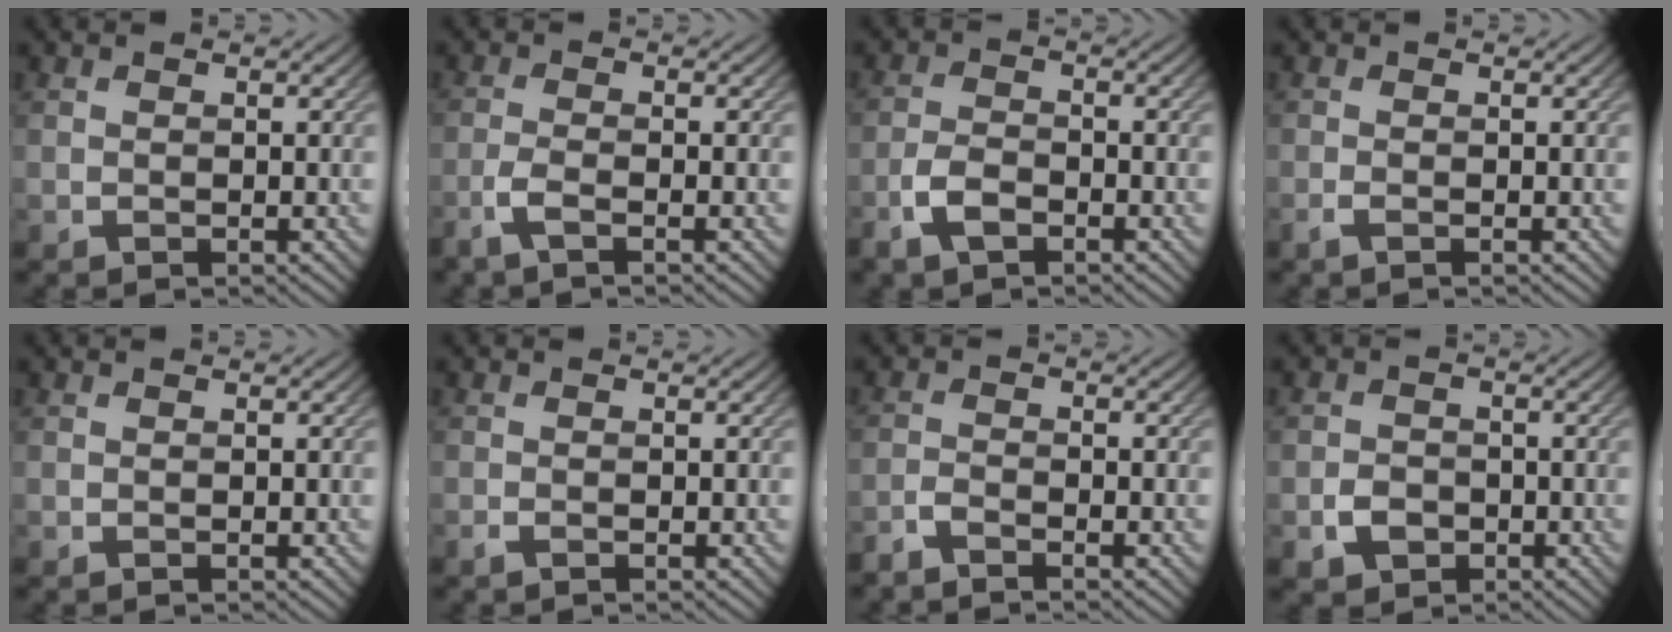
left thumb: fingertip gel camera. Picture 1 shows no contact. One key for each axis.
{"total": 2.7, "fx": -1.6, "fy": 0.5, "fz": 2.0, "tx": -0.045, "ty": 0.000, "tz": -0.044}
{"total": 3.7, "fx": -2.3, "fy": 1.6, "fz": 2.4, "tx": -0.053, "ty": -0.002, "tz": -0.053}
{"total": 1.1, "fx": -0.6, "fy": 0.2, "fz": 0.8, "tx": -0.020, "ty": 0.001, "tz": -0.015}
{"total": 0.0}
{"total": 0.7, "fx": -0.5, "fy": 0.1, "fz": 0.5, "tx": -0.012, "ty": -0.001, "tz": -0.009}
{"total": 2.3, "fx": -2.0, "fy": 0.3, "fz": 1.0, "tx": -0.022, "ty": -0.004, "tz": -0.050}
{"total": 2.8, "fx": -1.2, "fy": 2.2, "fz": 1.2, "tx": -0.019, "ty": -0.003, "tz": -0.023}